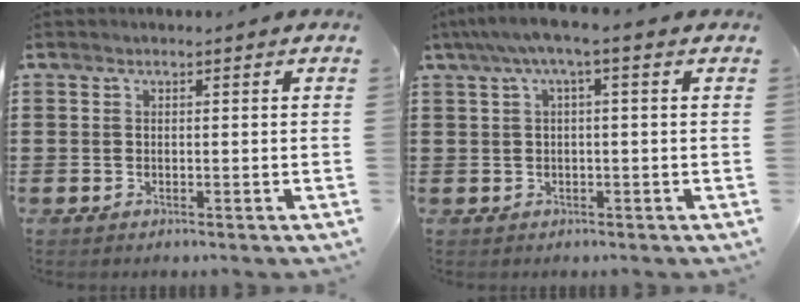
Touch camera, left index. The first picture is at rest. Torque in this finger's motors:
{"motor_torque": [1.17, 0.97, 0.47, 0.15]}